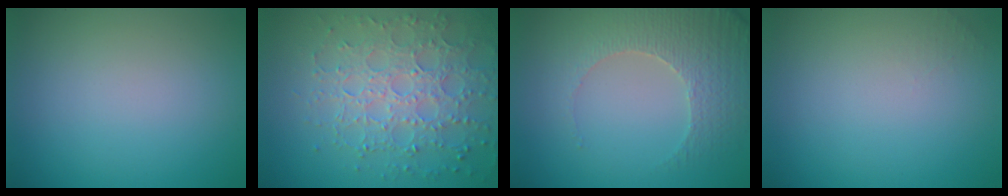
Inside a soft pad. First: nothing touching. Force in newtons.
{"total": 6.5, "press": 5.3, "slide": 3.9}
{"total": 3.9, "press": 3.8, "slide": 1.0}
{"total": 0.7, "press": 0.7, "slide": 0.1}